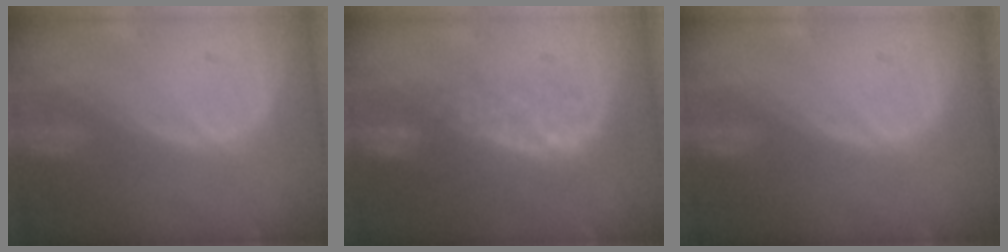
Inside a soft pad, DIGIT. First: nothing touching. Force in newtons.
{"total": 8.3, "press": 7.4, "slide": 3.7}
{"total": 0.0}